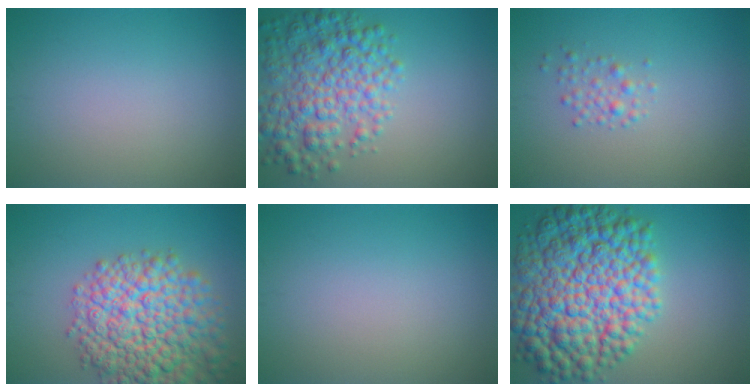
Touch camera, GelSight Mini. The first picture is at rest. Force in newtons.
{"total": 6.7, "press": 6.7, "slide": 0.2}
{"total": 1.4, "press": 1.4, "slide": 0.0}
{"total": 11.0, "press": 11.0, "slide": 0.5}
{"total": 0.0}
{"total": 13.7, "press": 13.7, "slide": 0.1}